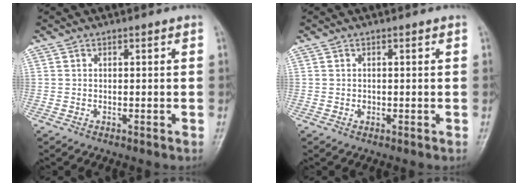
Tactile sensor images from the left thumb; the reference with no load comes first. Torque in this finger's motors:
{"motor_torque": [0.00, 0.12, 0.40, 0.01, 0.00]}